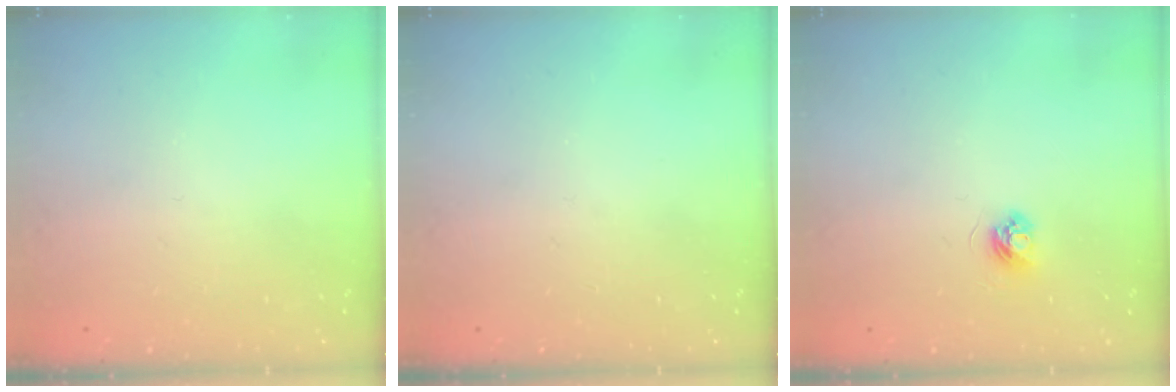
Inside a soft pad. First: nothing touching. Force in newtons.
{"total": 0.0}
{"total": 3.6, "press": 3.6, "slide": 0.5}